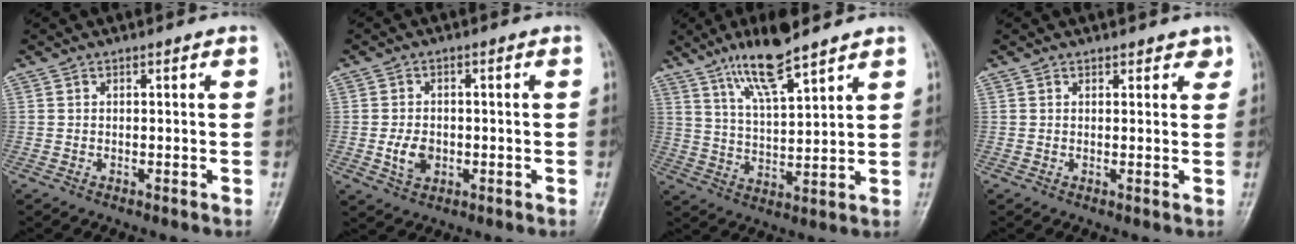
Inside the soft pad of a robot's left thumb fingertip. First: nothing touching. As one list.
[{"total": 4.6, "force": [-0.8, 3.4, 2.9], "torque": [-0.044, 0.001, -0.011]}, {"total": 10.8, "force": [7.7, 2.2, 7.2], "torque": [-0.126, -0.044, 0.147]}, {"total": 2.0, "force": [1.5, 1.2, 0.5], "torque": [0.017, -0.007, 0.012]}]